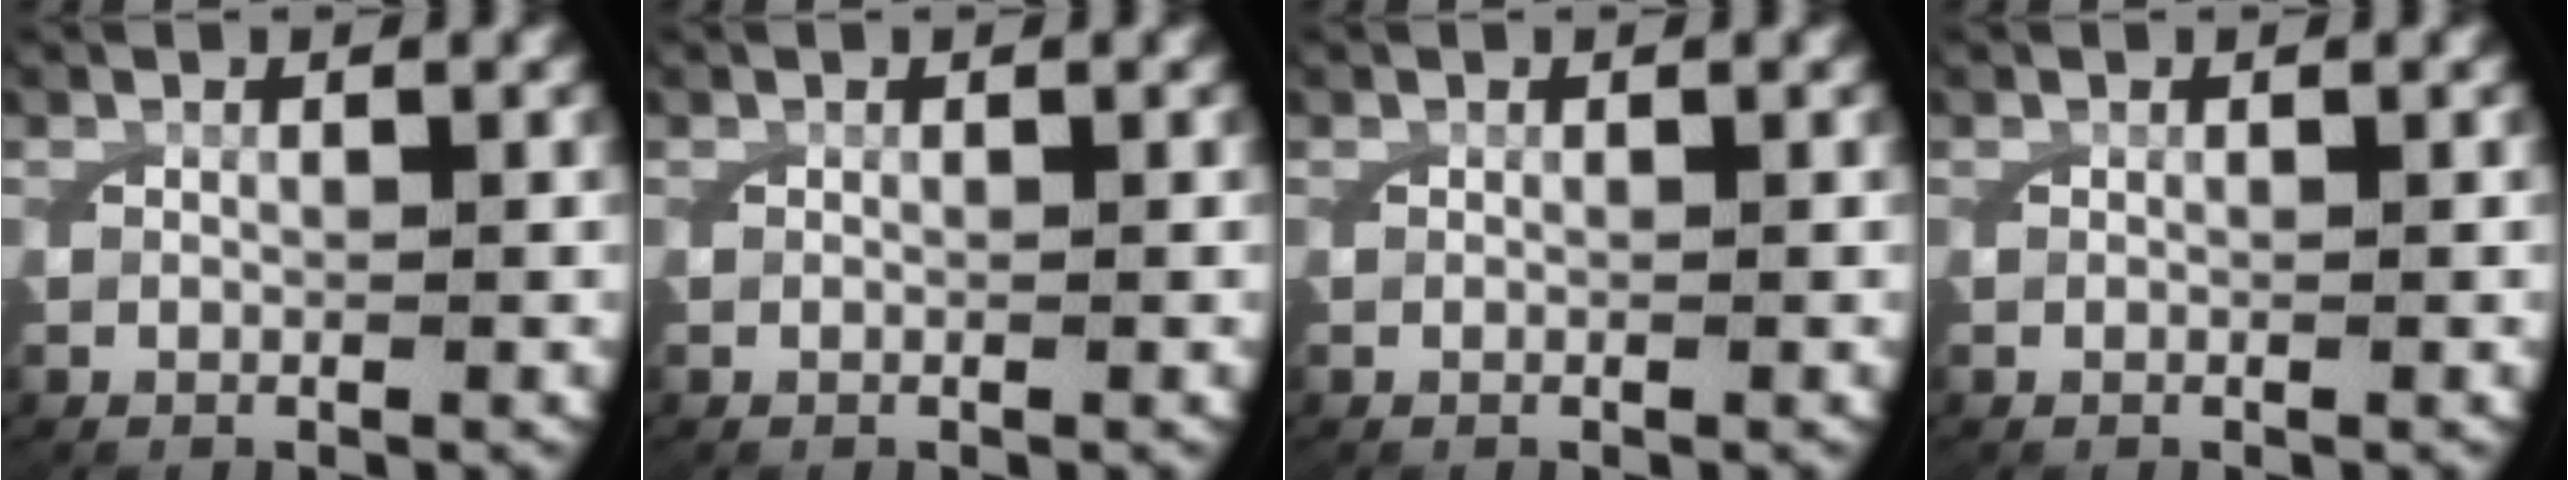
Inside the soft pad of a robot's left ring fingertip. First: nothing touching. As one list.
[{"total": 0.0}, {"total": 0.0}, {"total": 0.0}]